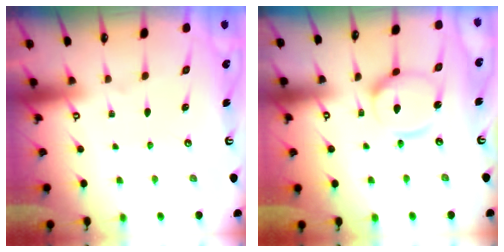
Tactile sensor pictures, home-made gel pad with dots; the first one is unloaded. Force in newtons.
{"total": 12.7, "press": 12.7, "slide": 1.2}